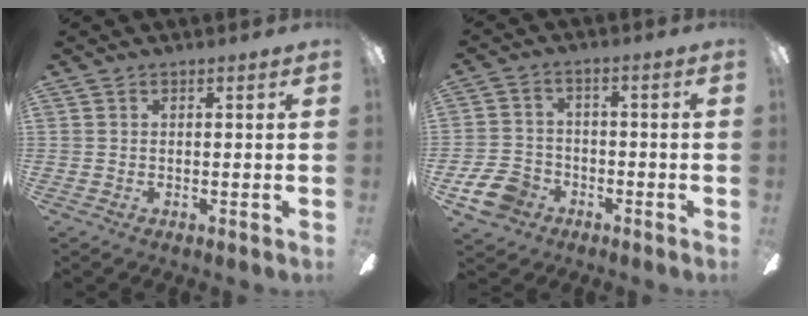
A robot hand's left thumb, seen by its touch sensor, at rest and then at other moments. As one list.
[{"total": 8.6, "force": [-4.6, 6.1, 3.9], "torque": [-0.094, 0.031, -0.085]}]